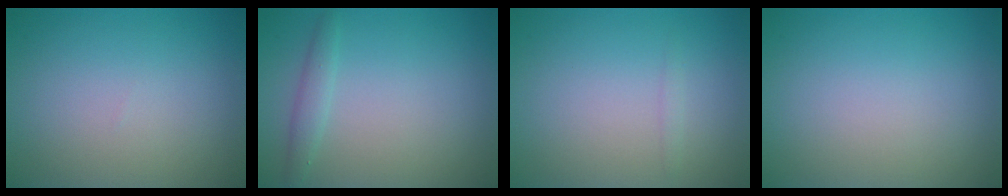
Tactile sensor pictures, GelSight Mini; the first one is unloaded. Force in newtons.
{"total": 1.4, "press": 1.4, "slide": 0.0}
{"total": 0.5, "press": 0.5, "slide": 0.0}
{"total": 0.0}